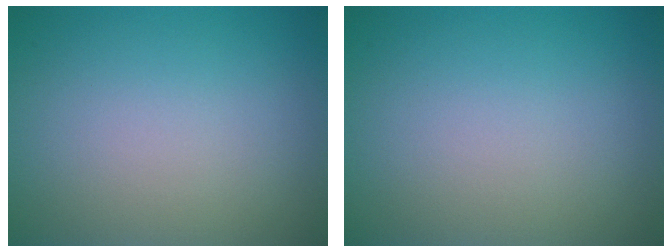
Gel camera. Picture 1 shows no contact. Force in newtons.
{"total": 0.0}